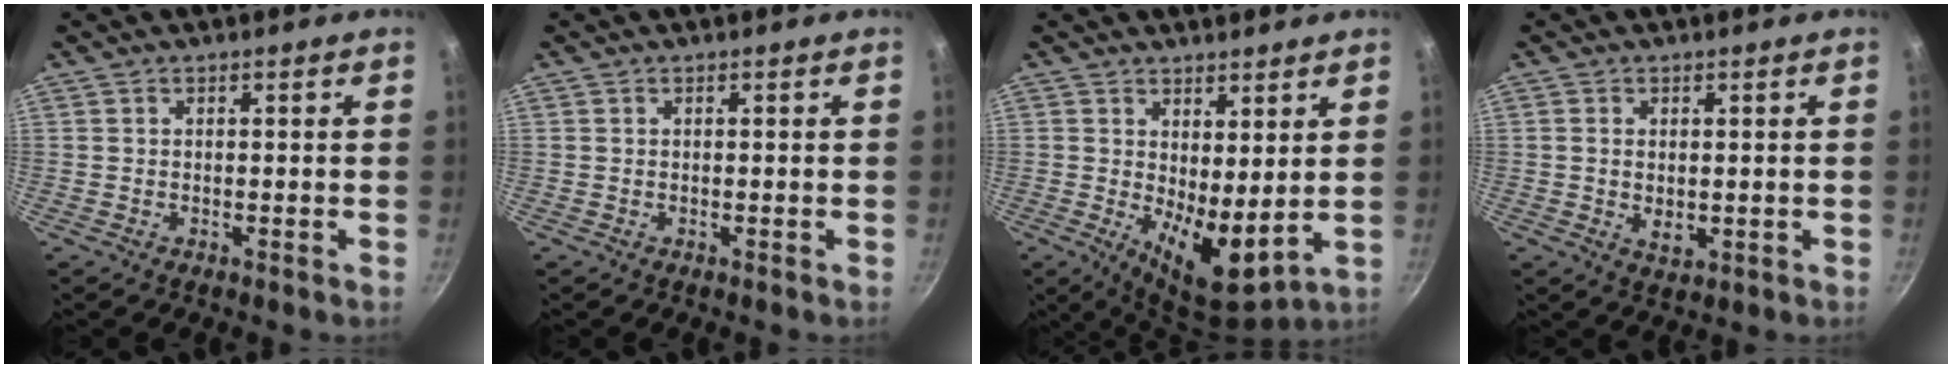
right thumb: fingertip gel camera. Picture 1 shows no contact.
{"total": 0.0}
{"total": 9.4, "force": [1.8, 3.8, 8.4], "torque": [-0.118, -0.040, 0.036]}
{"total": 3.4, "force": [-0.1, 2.1, 2.7], "torque": [-0.045, -0.009, 0.003]}